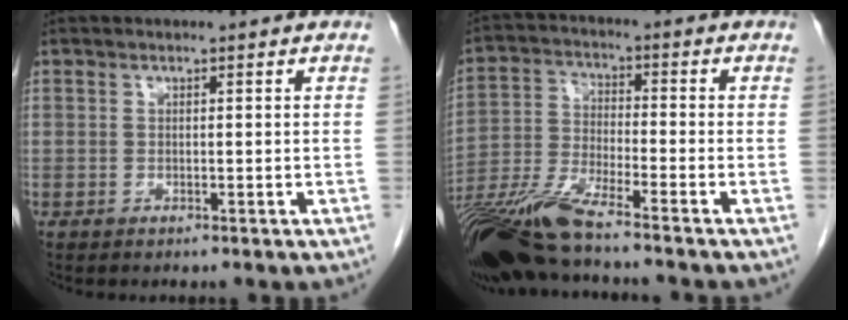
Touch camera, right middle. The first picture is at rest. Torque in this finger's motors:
{"motor_torque": [1.03, -1.10, 0.29, 0.12]}